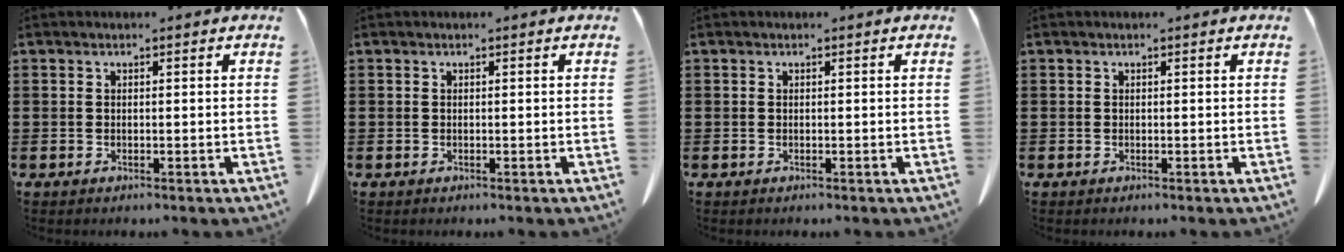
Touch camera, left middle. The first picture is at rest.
{"total": 0.0}
{"total": 0.0}
{"total": 0.0}